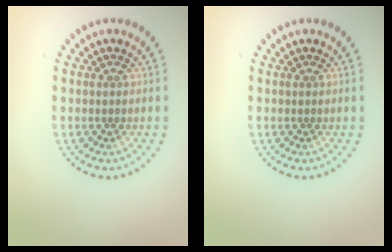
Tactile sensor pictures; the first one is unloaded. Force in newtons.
{"total": 0.0}